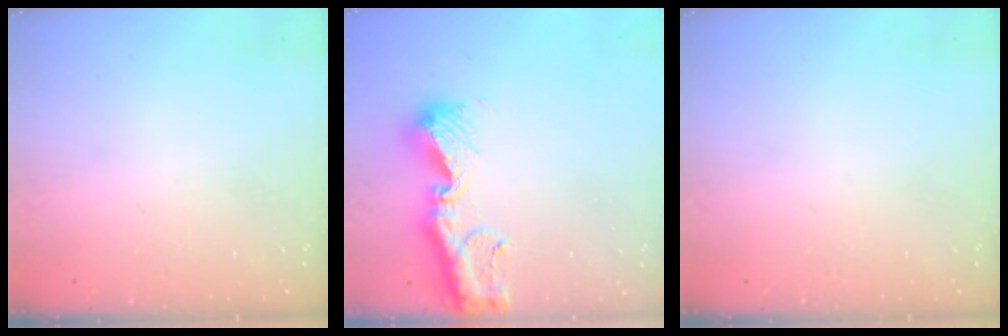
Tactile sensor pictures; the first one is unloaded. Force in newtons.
{"total": 12.2, "press": 12.1, "slide": 0.8}
{"total": 0.0}